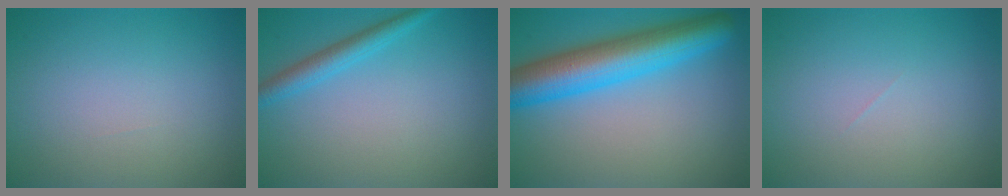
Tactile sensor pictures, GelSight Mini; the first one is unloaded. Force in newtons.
{"total": 2.5, "press": 2.5, "slide": 0.1}
{"total": 8.6, "press": 8.6, "slide": 0.3}
{"total": 0.0}